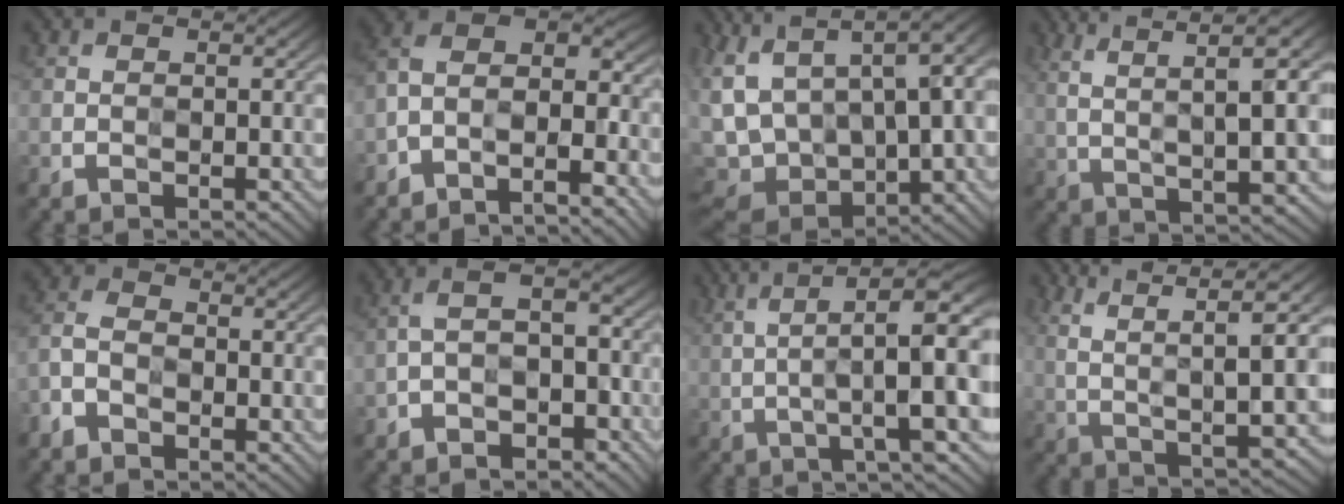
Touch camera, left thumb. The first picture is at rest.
{"total": 8.9, "force": [-5.7, 3.4, 5.9], "torque": [-0.098, -0.005, -0.113]}
{"total": 16.5, "force": [4.5, 9.0, 13.1], "torque": [-0.323, 0.003, 0.137]}
{"total": 10.5, "force": [4.4, 2.3, 9.2], "torque": [-0.170, 0.019, 0.083]}
{"total": 3.8, "force": [-2.5, 2.2, 1.7], "torque": [-0.044, 0.000, -0.068]}
{"total": 5.1, "force": [-3.1, 2.4, 3.3], "torque": [-0.054, 0.009, -0.063]}
{"total": 14.0, "force": [3.4, 3.0, 13.3], "torque": [-0.192, 0.024, 0.069]}
{"total": 10.1, "force": [2.9, 2.9, 9.2], "torque": [-0.187, 0.006, 0.056]}